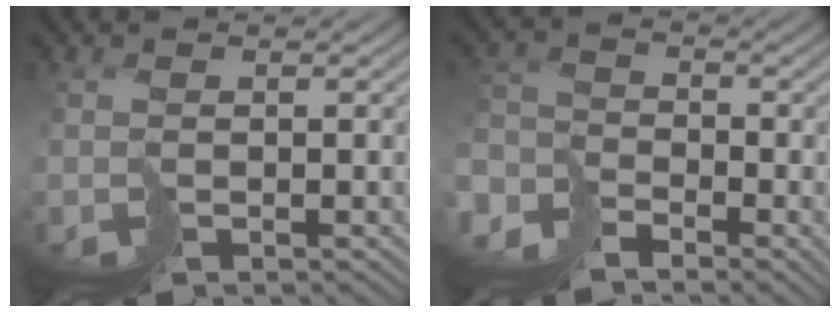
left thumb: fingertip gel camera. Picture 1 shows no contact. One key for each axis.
{"total": 6.0, "fx": -4.3, "fy": 3.3, "fz": 2.6, "tx": -0.075, "ty": -0.019, "tz": -0.091}